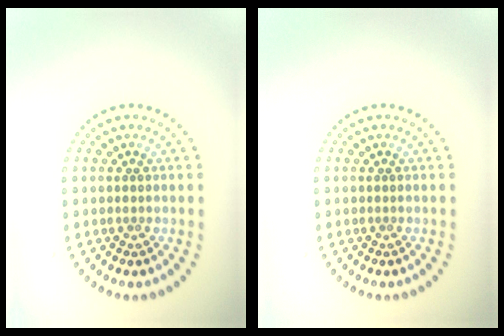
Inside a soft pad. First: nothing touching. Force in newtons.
{"total": 0.0}